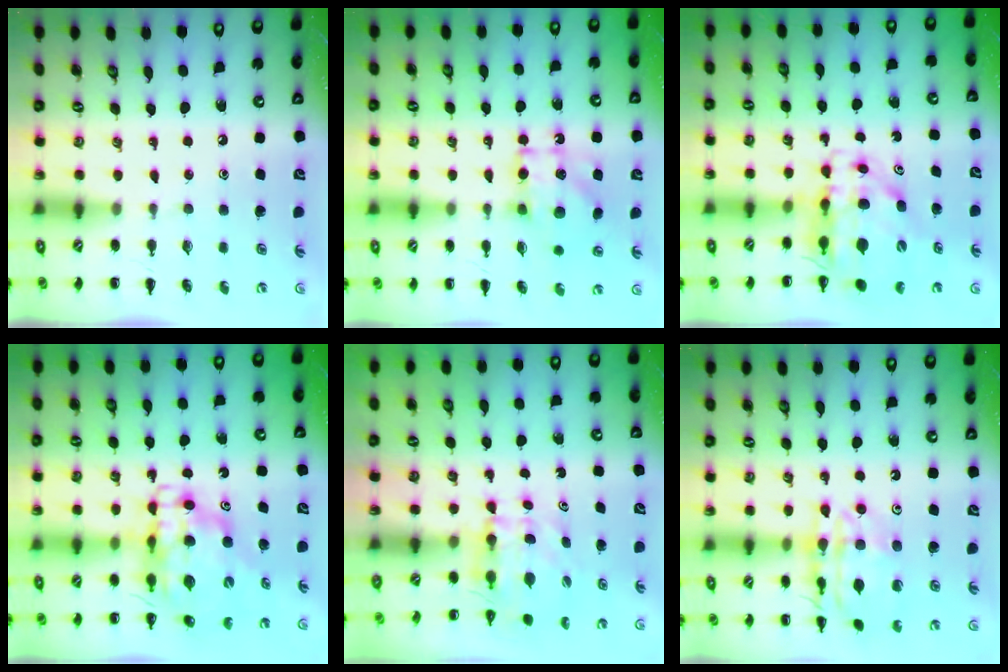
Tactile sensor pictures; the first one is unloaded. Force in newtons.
{"total": 10.7, "press": 10.6, "slide": 1.2}
{"total": 10.9, "press": 10.3, "slide": 3.4}
{"total": 13.6, "press": 13.0, "slide": 4.0}
{"total": 4.7, "press": 4.7, "slide": 0.1}
{"total": 15.9, "press": 15.8, "slide": 1.6}